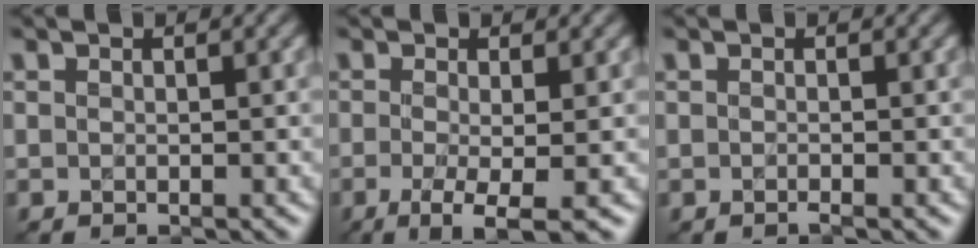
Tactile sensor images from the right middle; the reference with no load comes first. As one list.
[{"total": 3.6, "force": [-0.8, 0.7, 3.5], "torque": [-0.065, -0.007, -0.019]}, {"total": 0.0}]